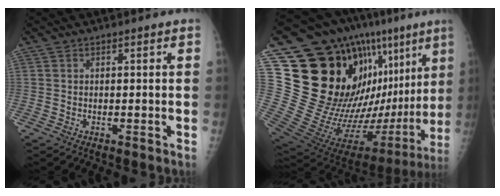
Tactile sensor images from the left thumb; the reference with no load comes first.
{"total": 34.2, "force": [14.4, 12.1, 28.6], "torque": [-0.404, -0.031, 0.264]}